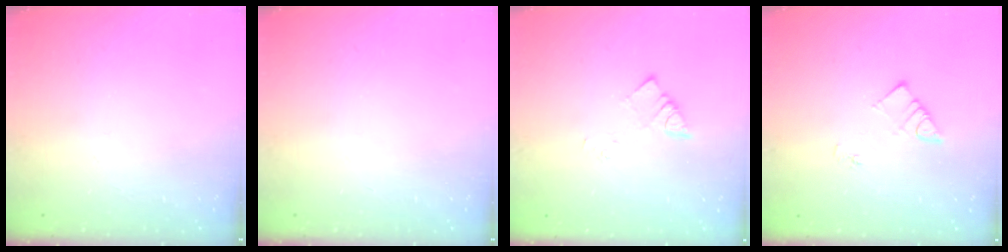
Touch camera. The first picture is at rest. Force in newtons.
{"total": 0.0}
{"total": 2.2, "press": 2.2, "slide": 0.2}
{"total": 3.7, "press": 3.6, "slide": 0.4}